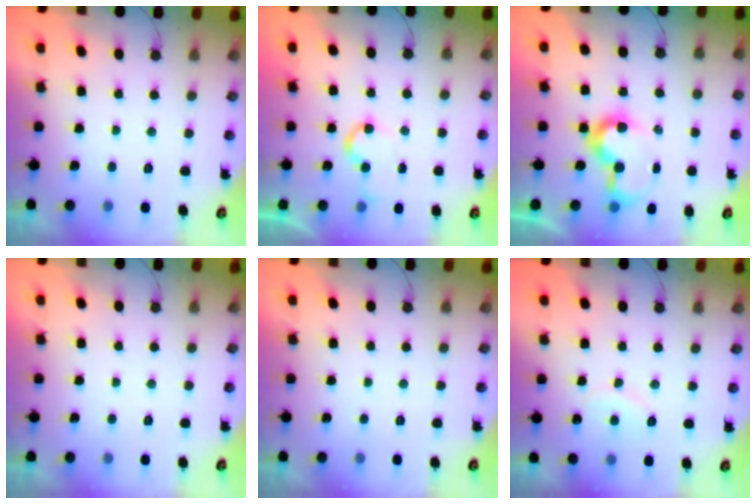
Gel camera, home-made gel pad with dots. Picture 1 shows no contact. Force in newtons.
{"total": 6.5, "press": 6.5, "slide": 0.2}
{"total": 10.0, "press": 10.0, "slide": 0.3}
{"total": 1.6, "press": 1.6, "slide": 0.0}
{"total": 1.8, "press": 1.8, "slide": 0.1}
{"total": 6.8, "press": 6.8, "slide": 0.3}